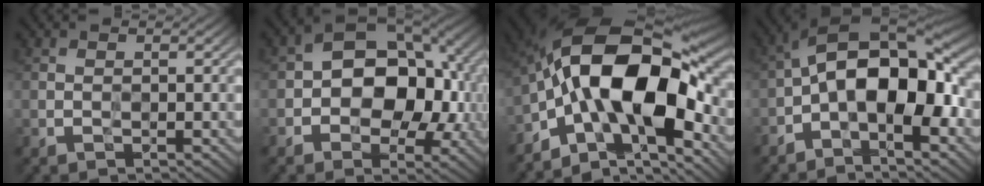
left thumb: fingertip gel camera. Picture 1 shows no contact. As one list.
[{"total": 13.0, "force": [-0.7, 8.6, 9.7], "torque": [-0.139, 0.010, -0.017]}, {"total": 17.4, "force": [-3.4, 8.2, 15.0], "torque": [-0.243, 0.017, -0.073]}, {"total": 15.1, "force": [-1.9, 7.2, 13.1], "torque": [-0.215, 0.023, -0.040]}]